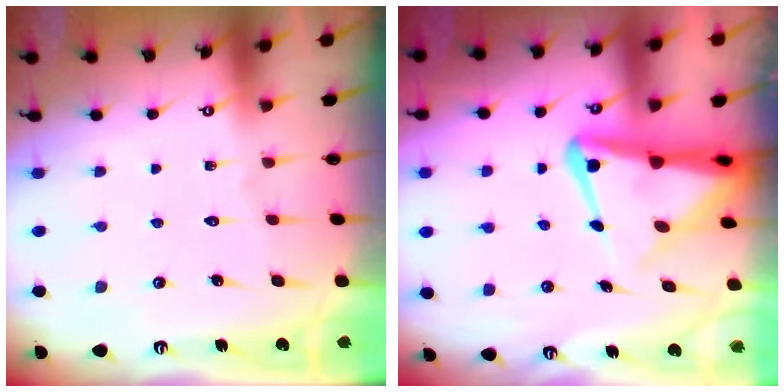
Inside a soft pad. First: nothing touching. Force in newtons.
{"total": 9.0, "press": 9.0, "slide": 1.0}